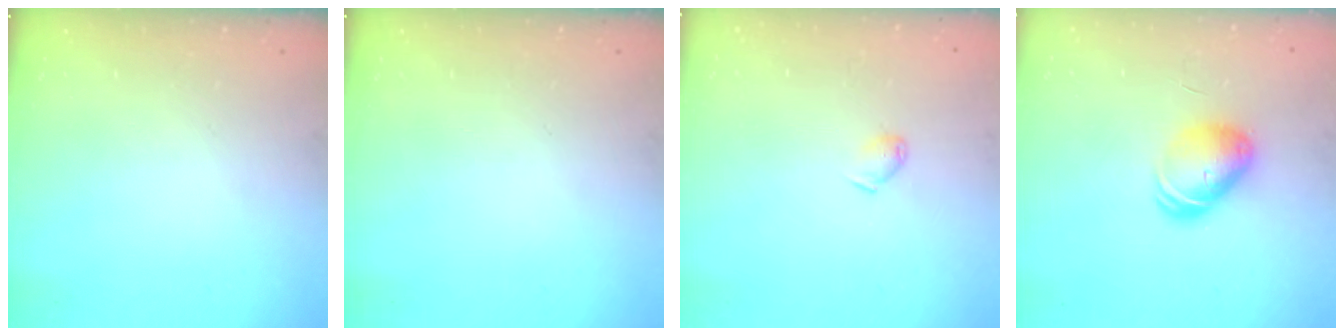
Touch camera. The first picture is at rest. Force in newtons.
{"total": 0.0}
{"total": 4.4, "press": 4.3, "slide": 0.8}
{"total": 9.0, "press": 8.9, "slide": 1.3}